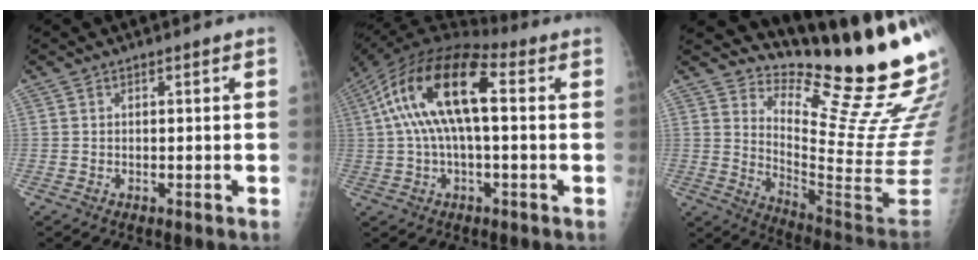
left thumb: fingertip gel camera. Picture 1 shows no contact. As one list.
[{"total": 16.4, "force": [2.5, 7.0, 14.6], "torque": [-0.285, 0.048, 0.036]}, {"total": 19.4, "force": [16.0, 0.7, 10.9], "torque": [-0.146, -0.187, 0.236]}]